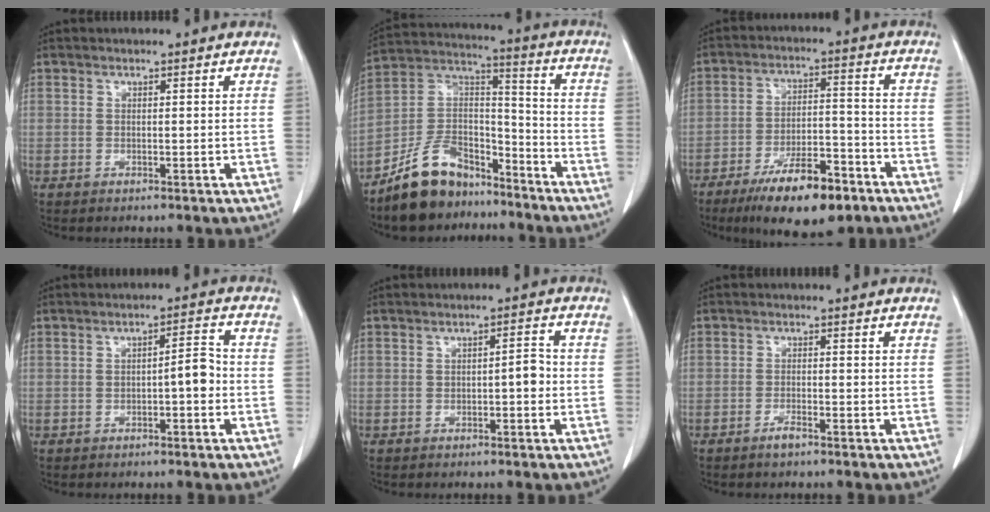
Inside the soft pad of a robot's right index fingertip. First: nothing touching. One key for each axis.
{"total": 12.5, "fx": -9.6, "fy": 6.4, "fz": 4.7, "tx": -0.096, "ty": 0.041, "tz": -0.174}
{"total": 13.2, "fx": -8.7, "fy": 3.8, "fz": 9.1, "tx": -0.150, "ty": -0.004, "tz": -0.144}
{"total": 3.7, "fx": -0.9, "fy": 0.8, "fz": 3.5, "tx": -0.045, "ty": 0.013, "tz": -0.012}
{"total": 2.6, "fx": -0.5, "fy": 0.8, "fz": 2.4, "tx": -0.031, "ty": 0.008, "tz": -0.007}
{"total": 1.7, "fx": -1.3, "fy": 0.2, "fz": 1.1, "tx": -0.023, "ty": -0.001, "tz": -0.021}